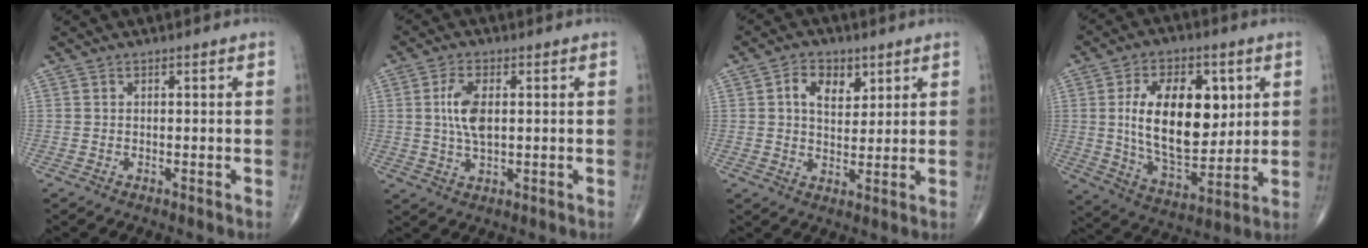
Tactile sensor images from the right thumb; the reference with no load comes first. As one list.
[{"total": 6.7, "force": [1.0, 3.2, 5.8], "torque": [-0.120, -0.001, 0.019]}, {"total": 6.7, "force": [2.6, 4.5, 4.2], "torque": [-0.046, -0.011, 0.042]}, {"total": 19.7, "force": [3.7, 10.9, 15.9], "torque": [-0.228, -0.022, 0.071]}]